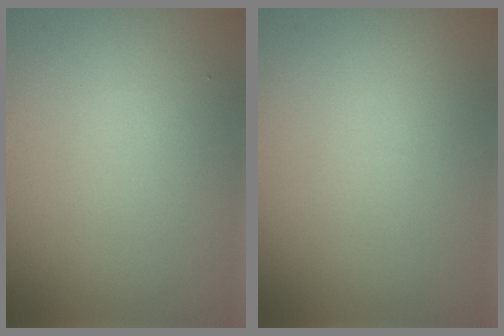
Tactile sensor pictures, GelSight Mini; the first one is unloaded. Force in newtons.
{"total": 0.0}